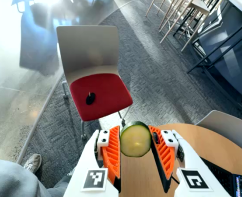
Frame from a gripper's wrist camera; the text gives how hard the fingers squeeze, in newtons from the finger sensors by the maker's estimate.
{"total": 11.7, "left": 12.2, "right": 11.3}